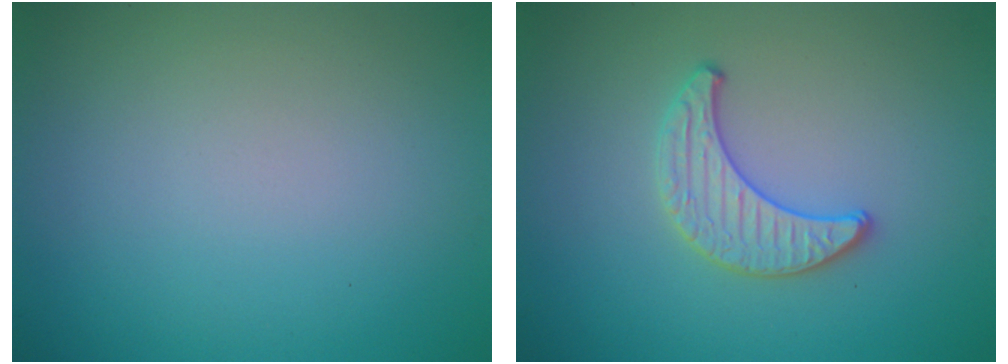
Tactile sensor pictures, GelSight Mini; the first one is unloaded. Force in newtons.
{"total": 2.0, "press": 2.0, "slide": 0.1}